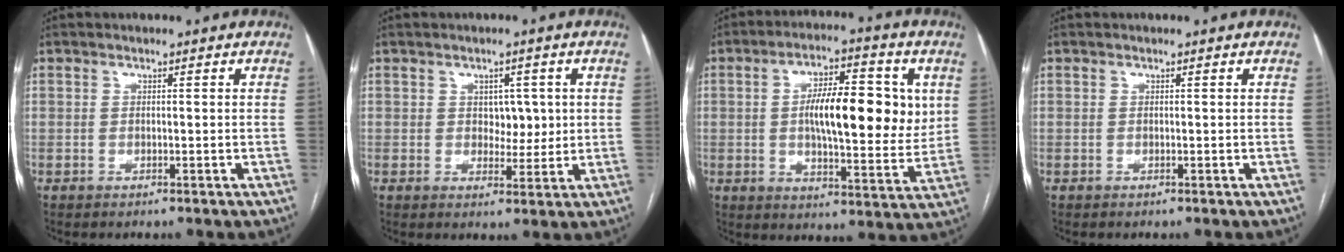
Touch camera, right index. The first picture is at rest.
{"total": 3.9, "force": [0.8, 2.7, 2.8], "torque": [-0.029, 0.002, 0.015]}
{"total": 14.9, "force": [2.3, 4.9, 13.9], "torque": [-0.212, 0.015, 0.032]}
{"total": 0.0}